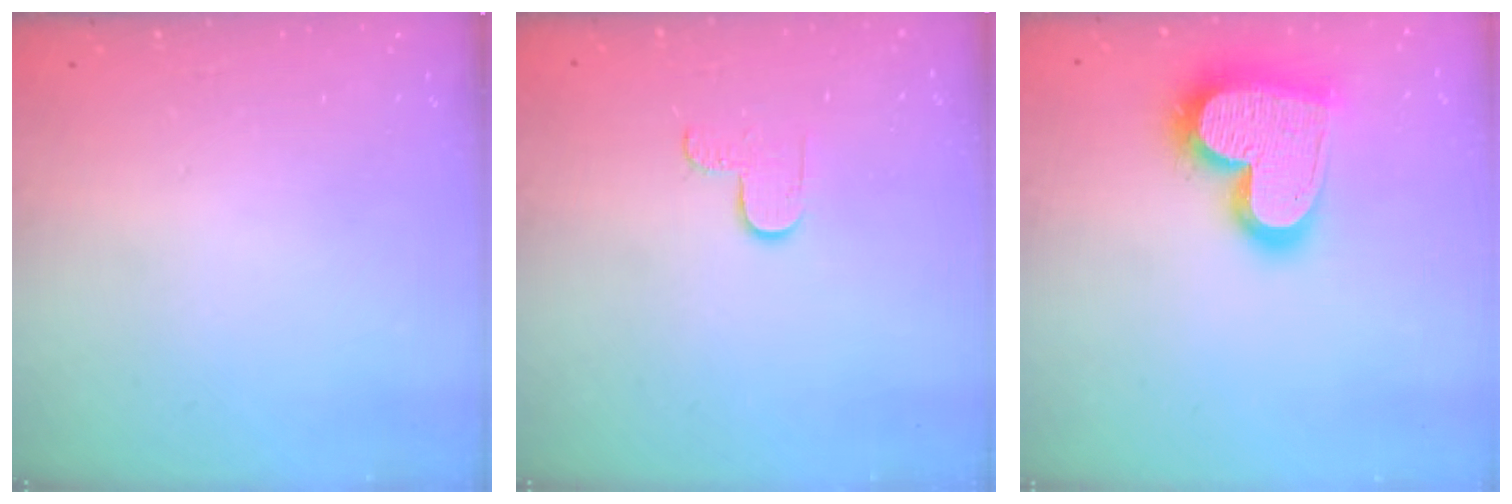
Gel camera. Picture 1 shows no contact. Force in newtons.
{"total": 2.9, "press": 2.9, "slide": 0.3}
{"total": 21.5, "press": 21.4, "slide": 1.5}